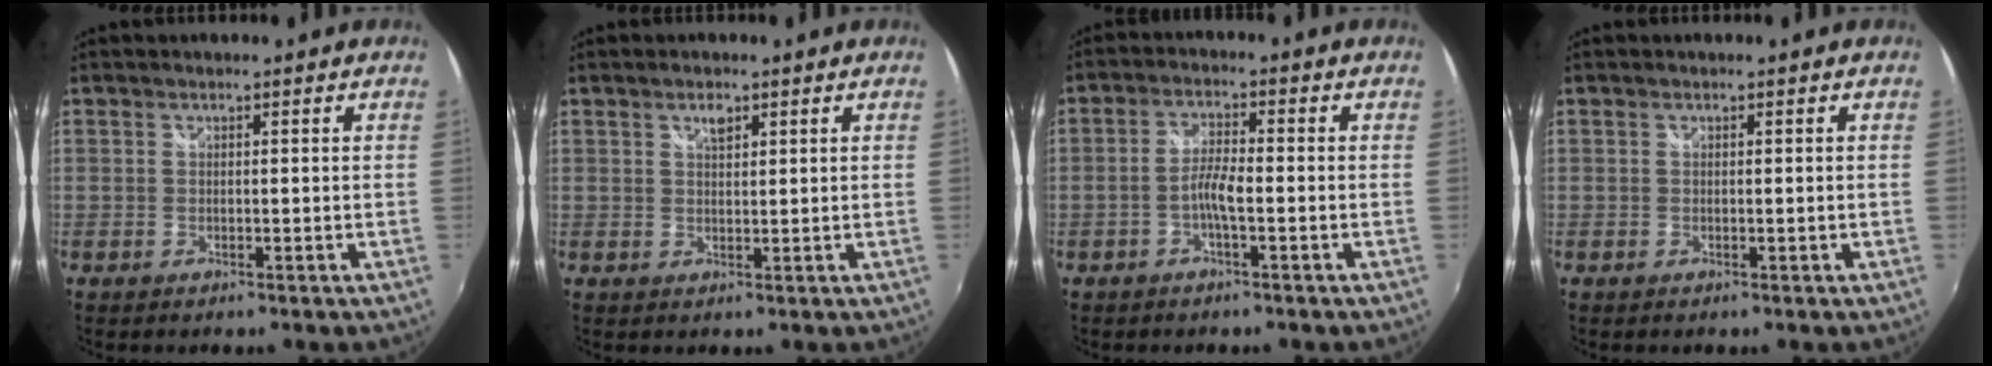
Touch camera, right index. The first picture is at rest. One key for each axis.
{"total": 2.3, "fx": 1.3, "fy": 1.1, "fz": 1.5, "tx": -0.022, "ty": 0.003, "tz": 0.022}
{"total": 3.7, "fx": -1.5, "fy": 0.4, "fz": 3.3, "tx": -0.072, "ty": 0.007, "tz": -0.030}
{"total": 0.5, "fx": -0.2, "fy": 0.2, "fz": 0.5, "tx": -0.005, "ty": 0.000, "tz": -0.003}